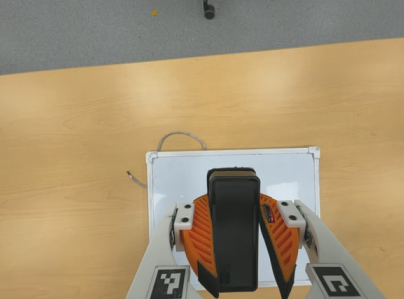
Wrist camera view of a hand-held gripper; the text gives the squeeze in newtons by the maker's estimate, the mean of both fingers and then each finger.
{"total": 8.5, "left": 8.0, "right": 9.0}